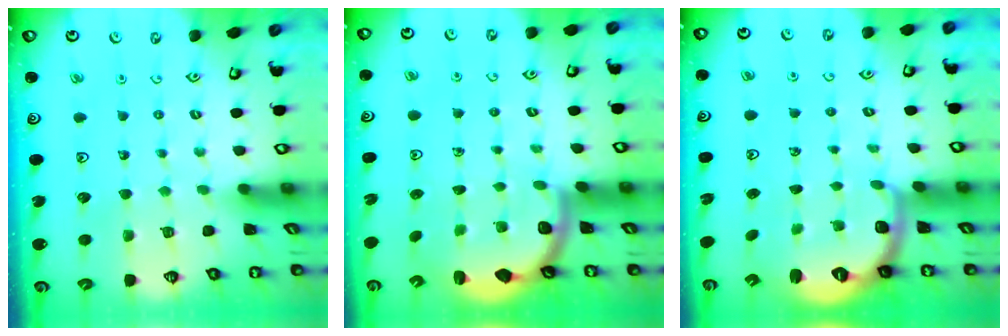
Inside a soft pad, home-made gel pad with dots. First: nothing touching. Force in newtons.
{"total": 2.5, "press": 2.4, "slide": 0.7}
{"total": 2.7, "press": 1.6, "slide": 2.1}